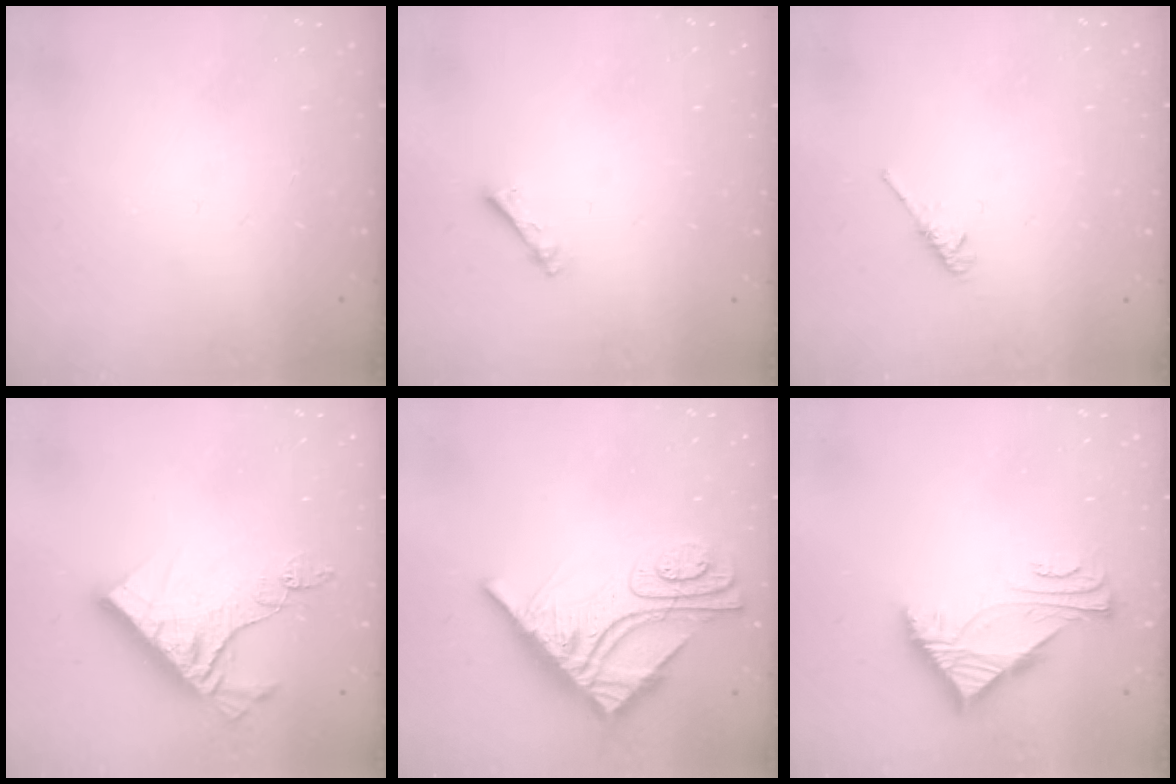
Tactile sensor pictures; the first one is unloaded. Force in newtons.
{"total": 2.5, "press": 2.4, "slide": 0.5}
{"total": 3.3, "press": 3.2, "slide": 0.5}
{"total": 11.8, "press": 11.8, "slide": 1.1}
{"total": 13.6, "press": 13.6, "slide": 1.3}
{"total": 5.8, "press": 5.7, "slide": 0.8}